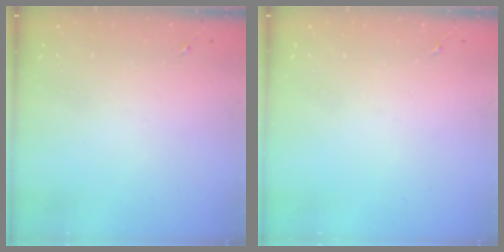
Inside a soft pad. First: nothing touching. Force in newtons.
{"total": 0.0}